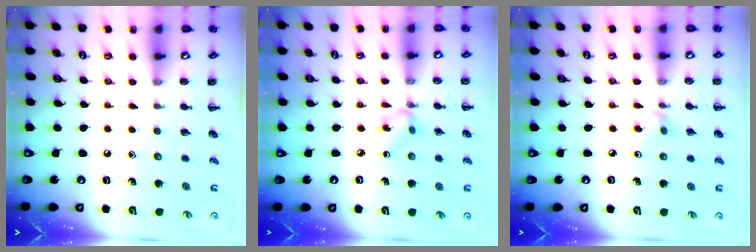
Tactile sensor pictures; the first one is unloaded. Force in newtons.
{"total": 3.4, "press": 3.3, "slide": 0.6}
{"total": 3.1, "press": 2.9, "slide": 1.2}